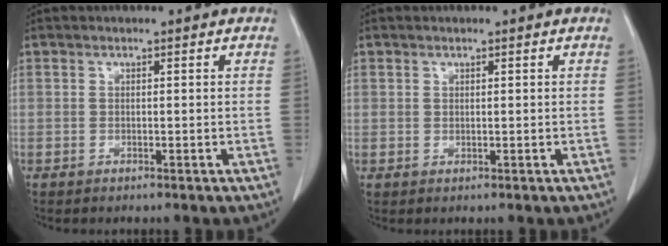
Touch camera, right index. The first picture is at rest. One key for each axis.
{"total": 0.9, "fx": 0.3, "fy": 0.8, "fz": 0.1, "tx": 0.007, "ty": 0.001, "tz": 0.001}